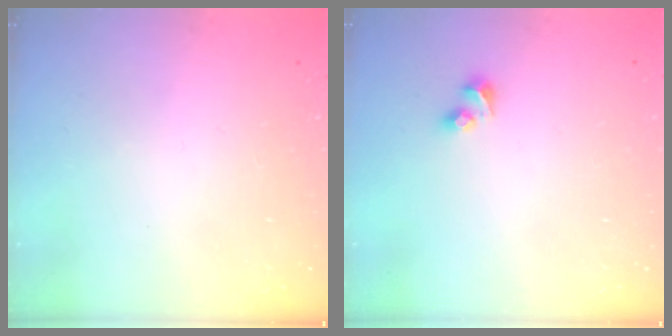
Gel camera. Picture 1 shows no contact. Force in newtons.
{"total": 2.4, "press": 2.2, "slide": 0.9}